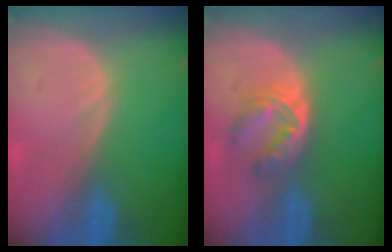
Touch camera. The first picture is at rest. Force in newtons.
{"total": 6.2, "press": 5.0, "slide": 3.6}